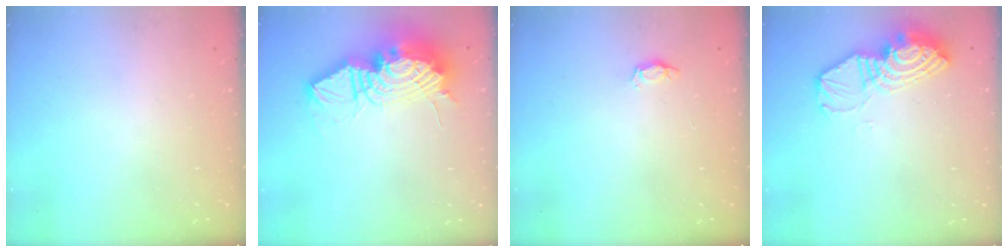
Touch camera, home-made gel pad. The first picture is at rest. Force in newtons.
{"total": 22.6, "press": 22.5, "slide": 2.2}
{"total": 3.0, "press": 3.0, "slide": 0.4}
{"total": 12.3, "press": 12.3, "slide": 1.1}